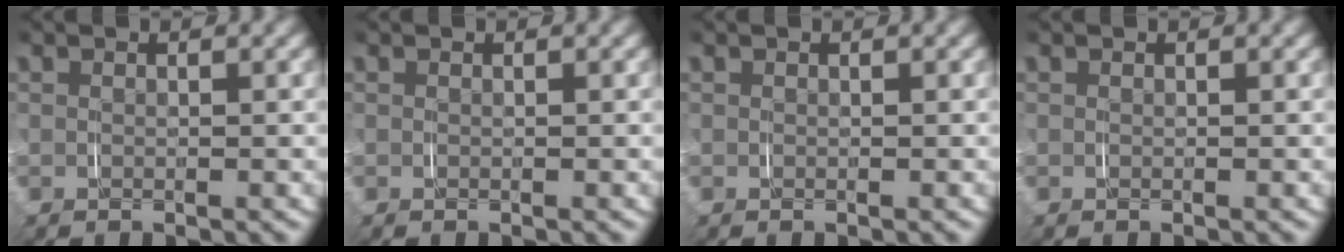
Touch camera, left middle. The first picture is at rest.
{"total": 0.0}
{"total": 0.0}
{"total": 0.0}